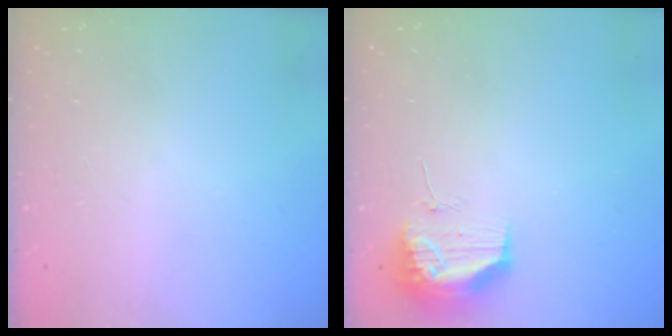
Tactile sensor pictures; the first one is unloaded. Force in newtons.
{"total": 13.8, "press": 11.9, "slide": 6.9}